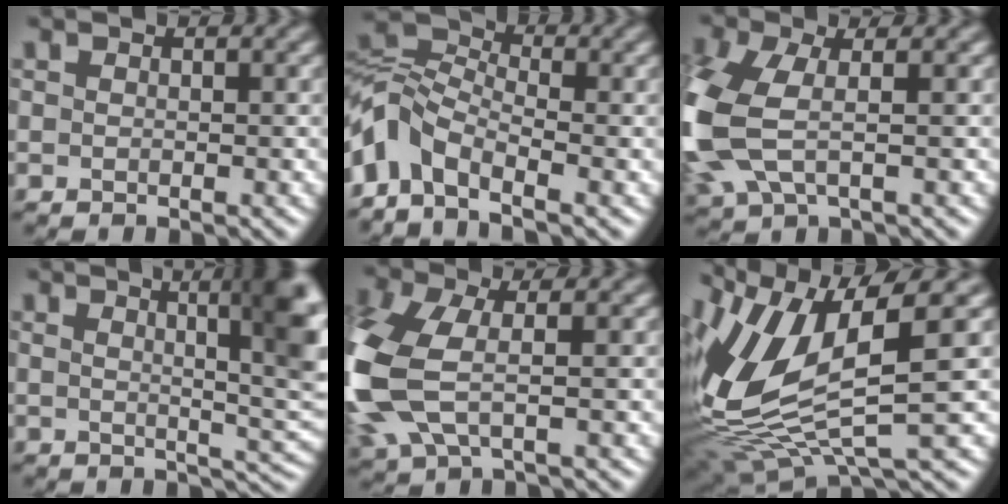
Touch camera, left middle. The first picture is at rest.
{"total": 5.8, "force": [-2.7, 3.1, 4.0], "torque": [-0.086, 0.015, -0.073]}
{"total": 7.9, "force": [-0.7, 4.4, 6.5], "torque": [-0.194, -0.006, -0.022]}
{"total": 9.4, "force": [2.7, 2.3, 8.7], "torque": [-0.085, 0.014, 0.028]}
{"total": 8.9, "force": [-0.9, 4.9, 7.3], "torque": [-0.217, -0.009, -0.021]}
{"total": 10.1, "force": [2.4, 3.5, 9.2], "torque": [-0.212, -0.007, 0.049]}